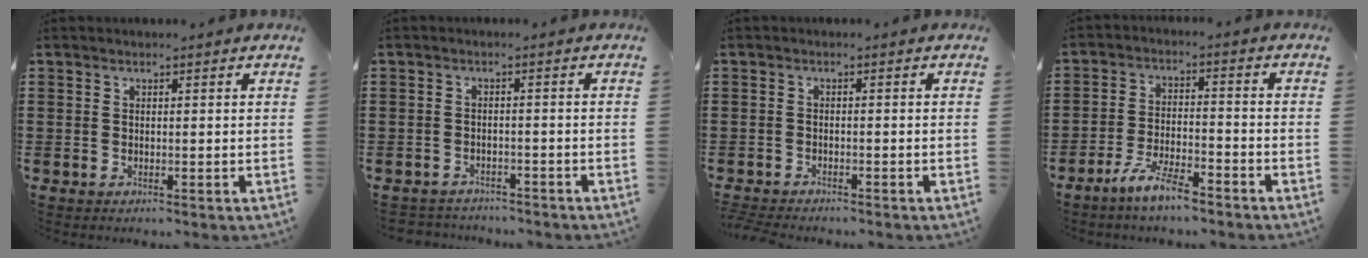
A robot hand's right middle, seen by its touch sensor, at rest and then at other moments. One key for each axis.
{"total": 2.3, "fx": -2.2, "fy": 0.4, "fz": -0.2, "tx": -0.004, "ty": -0.001, "tz": -0.050}
{"total": 1.4, "fx": -1.4, "fy": 0.1, "fz": 0.1, "tx": -0.005, "ty": 0.001, "tz": -0.030}
{"total": 6.6, "fx": -5.4, "fy": 1.0, "fz": 3.6, "tx": -0.077, "ty": 0.000, "tz": -0.104}